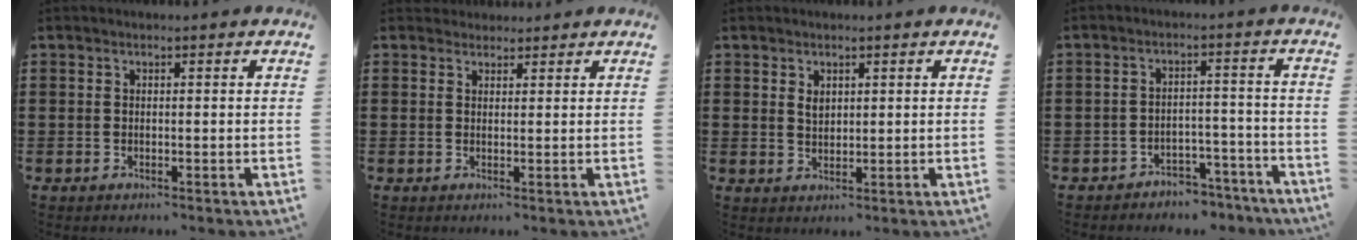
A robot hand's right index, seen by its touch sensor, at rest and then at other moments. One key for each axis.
{"total": 1.5, "fx": 1.3, "fy": 0.6, "fz": -0.2, "tx": 0.000, "ty": 0.002, "tz": 0.029}
{"total": 1.7, "fx": 0.9, "fy": 1.1, "fz": 0.9, "tx": -0.021, "ty": 0.005, "tz": 0.016}
{"total": 3.2, "fx": -3.1, "fy": 0.7, "fz": 0.3, "tx": -0.010, "ty": 0.003, "tz": -0.063}